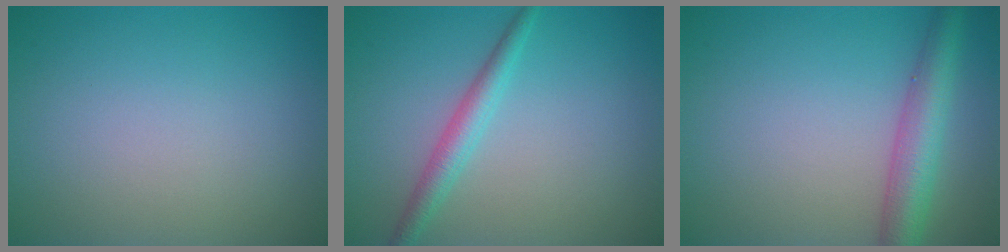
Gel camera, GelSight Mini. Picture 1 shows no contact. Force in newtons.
{"total": 2.4, "press": 2.4, "slide": 0.1}
{"total": 4.6, "press": 4.6, "slide": 0.1}